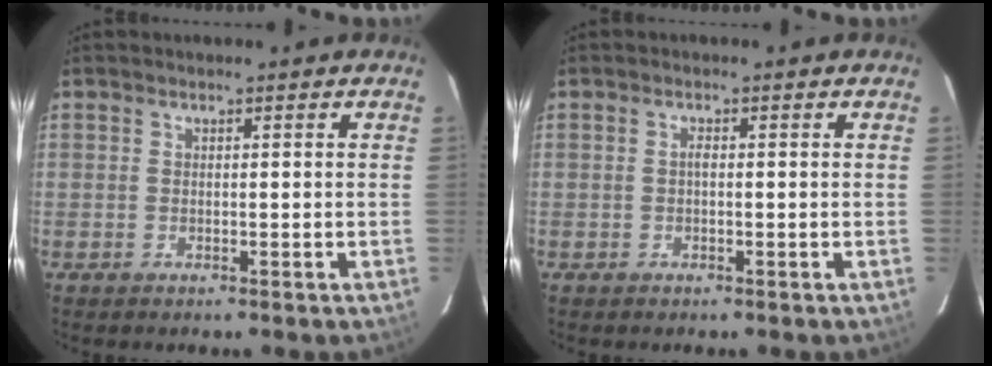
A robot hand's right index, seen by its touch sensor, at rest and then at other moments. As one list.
[{"total": 0.7, "force": [-0.1, 0.3, 0.7], "torque": [-0.013, 0.005, -0.004]}]